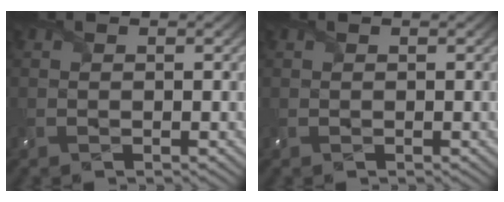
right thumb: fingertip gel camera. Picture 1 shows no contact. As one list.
[{"total": 0.0}]